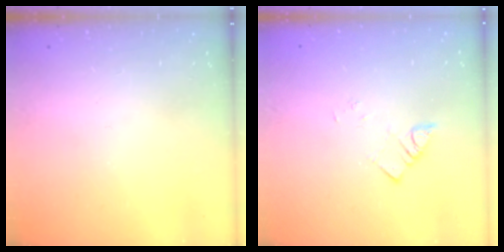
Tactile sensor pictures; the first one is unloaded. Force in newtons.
{"total": 2.2, "press": 2.2, "slide": 0.2}